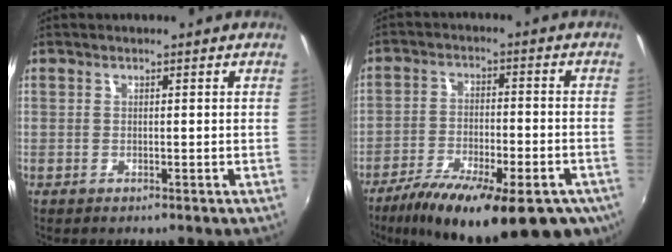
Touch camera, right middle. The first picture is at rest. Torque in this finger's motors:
{"motor_torque": [1.11, -1.03, 0.32, 0.19]}